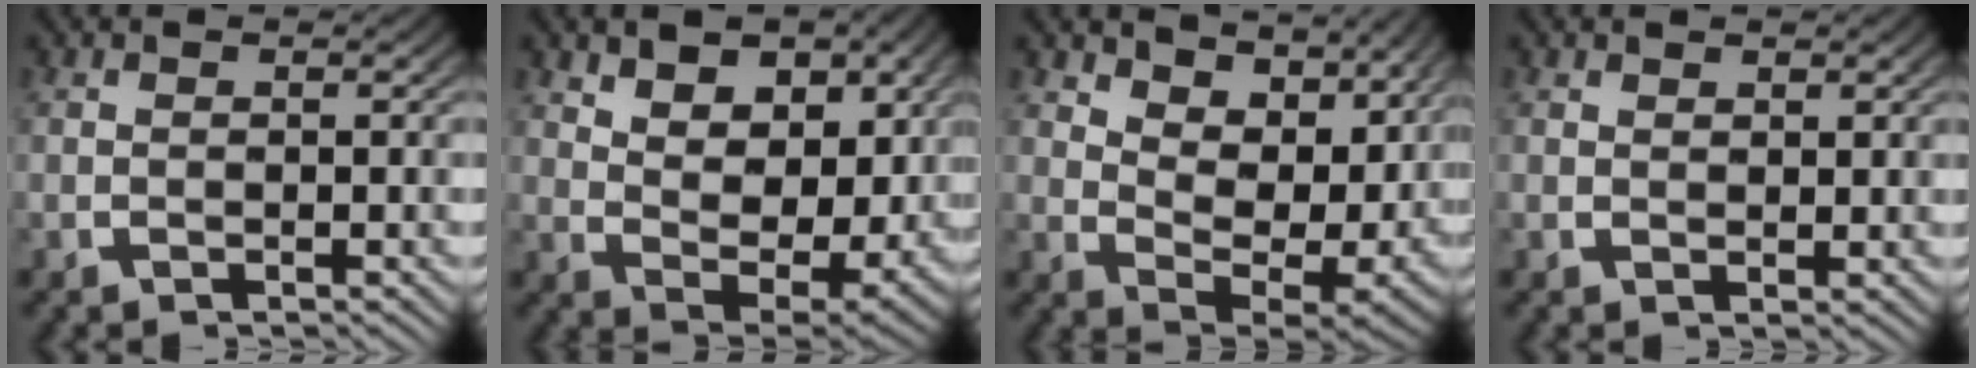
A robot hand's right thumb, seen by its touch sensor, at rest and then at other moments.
{"total": 8.0, "force": [1.3, 5.2, 5.9], "torque": [-0.119, -0.047, 0.038]}
{"total": 8.7, "force": [2.6, 4.7, 6.8], "torque": [-0.112, -0.031, 0.057]}
{"total": 1.0, "force": [0.9, 0.2, 0.2], "torque": [0.005, -0.002, 0.021]}